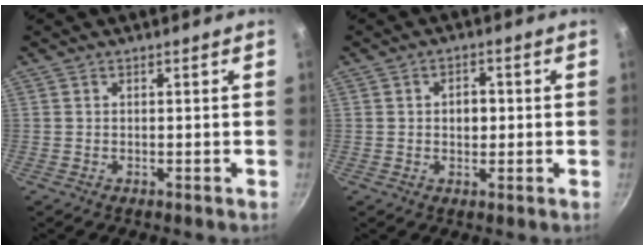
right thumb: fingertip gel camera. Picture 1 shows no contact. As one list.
[{"total": 3.9, "force": [0.2, 2.7, 2.7], "torque": [-0.023, 0.007, 0.002]}]